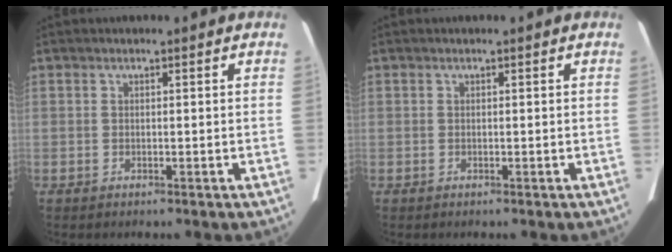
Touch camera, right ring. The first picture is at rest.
{"total": 0.0}